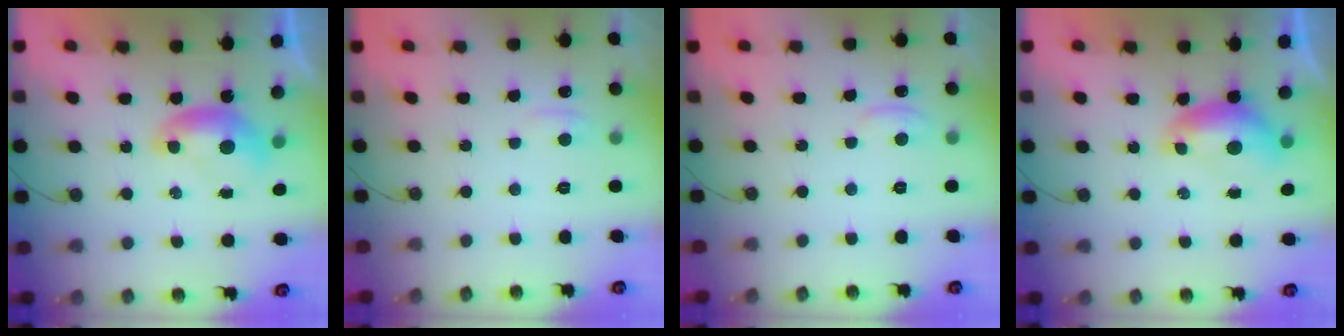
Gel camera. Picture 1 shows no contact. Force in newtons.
{"total": 1.2, "press": 1.0, "slide": 0.7}
{"total": 2.1, "press": 2.0, "slide": 0.5}
{"total": 0.0}